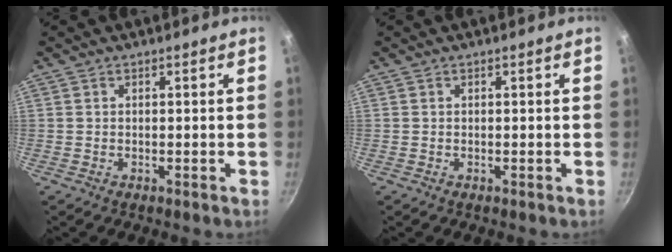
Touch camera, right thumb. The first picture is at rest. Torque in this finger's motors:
{"motor_torque": [-0.09, 0.09, 0.00, 0.00, 0.00]}